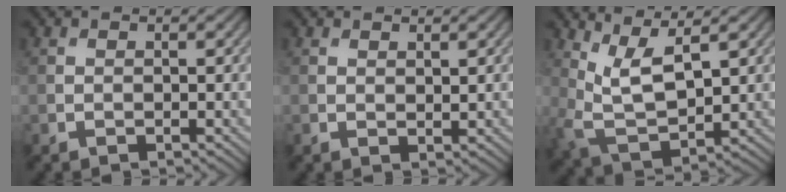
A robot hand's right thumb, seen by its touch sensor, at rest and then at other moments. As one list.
[{"total": 0.8, "force": [0.6, 0.2, 0.4], "torque": [-0.009, -0.003, 0.014]}, {"total": 7.2, "force": [3.4, 2.8, 5.7], "torque": [-0.136, -0.004, 0.068]}]